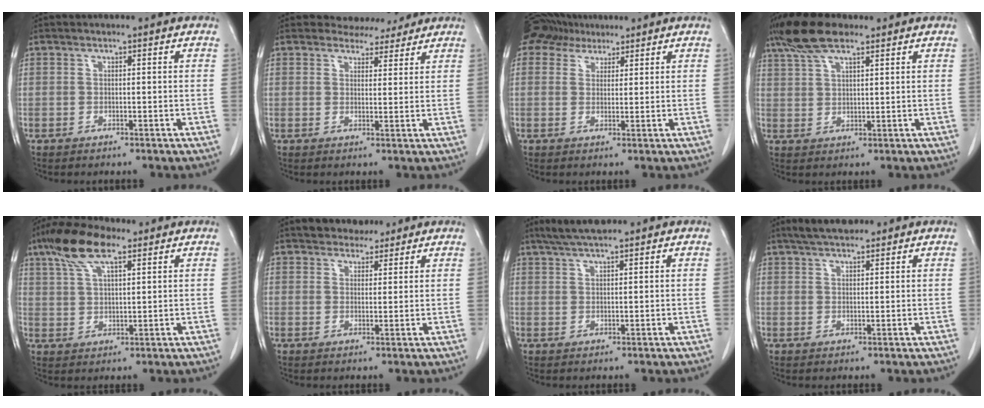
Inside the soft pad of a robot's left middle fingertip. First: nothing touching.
{"total": 4.0, "force": [3.7, 1.5, 0.0], "torque": [0.001, -0.001, 0.048]}
{"total": 5.2, "force": [4.4, 2.7, 0.6], "torque": [-0.019, 0.023, 0.080]}
{"total": 7.6, "force": [5.8, 2.0, 4.6], "torque": [-0.099, 0.017, 0.110]}
{"total": 9.0, "force": [5.7, 2.6, 6.5], "torque": [-0.134, 0.019, 0.109]}
{"total": 4.1, "force": [3.5, 1.9, 1.0], "torque": [-0.011, 0.008, 0.056]}
{"total": 4.8, "force": [4.0, 0.5, 2.6], "torque": [-0.054, 0.015, 0.073]}
{"total": 4.9, "force": [4.1, 1.4, 2.3], "torque": [-0.048, 0.017, 0.072]}